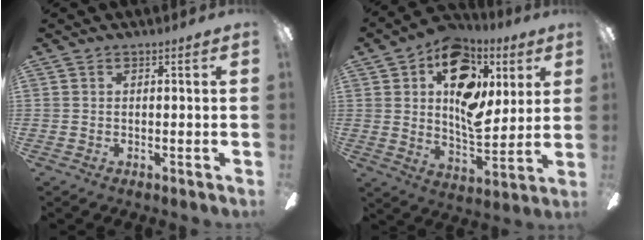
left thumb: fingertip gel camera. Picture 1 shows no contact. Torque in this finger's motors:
{"motor_torque": [0.96, 0.76, 0.41, -0.07, 0.22]}